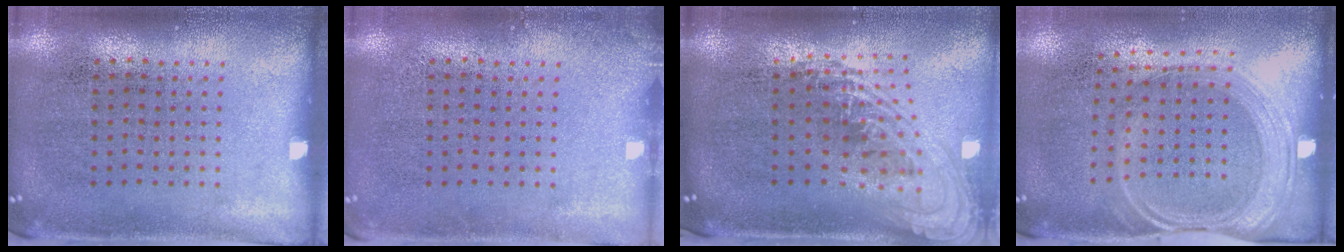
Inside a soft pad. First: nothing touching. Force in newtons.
{"total": 0.9, "press": 0.9, "slide": 0.1}
{"total": 2.3, "press": 1.7, "slide": 1.6}
{"total": 1.6, "press": 1.4, "slide": 0.9}